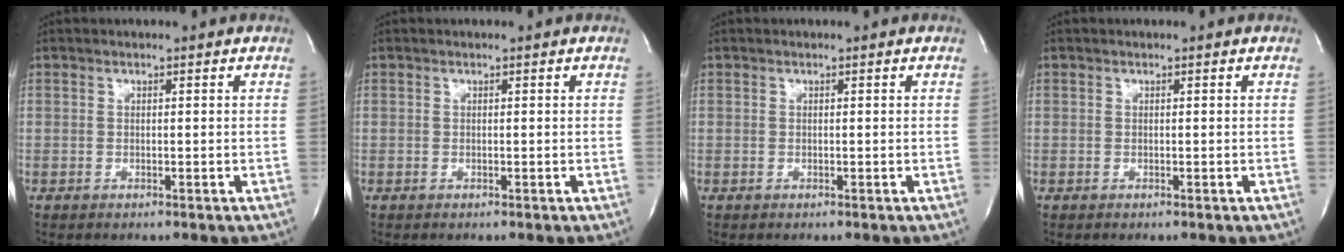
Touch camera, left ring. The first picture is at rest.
{"total": 0.0}
{"total": 0.0}
{"total": 0.0}